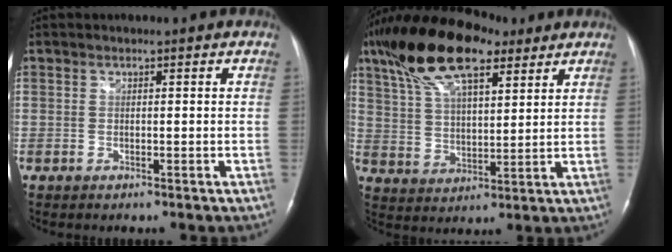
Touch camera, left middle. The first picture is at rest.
{"total": 16.7, "force": [10.6, 5.9, 11.5], "torque": [-0.230, 0.041, 0.197]}